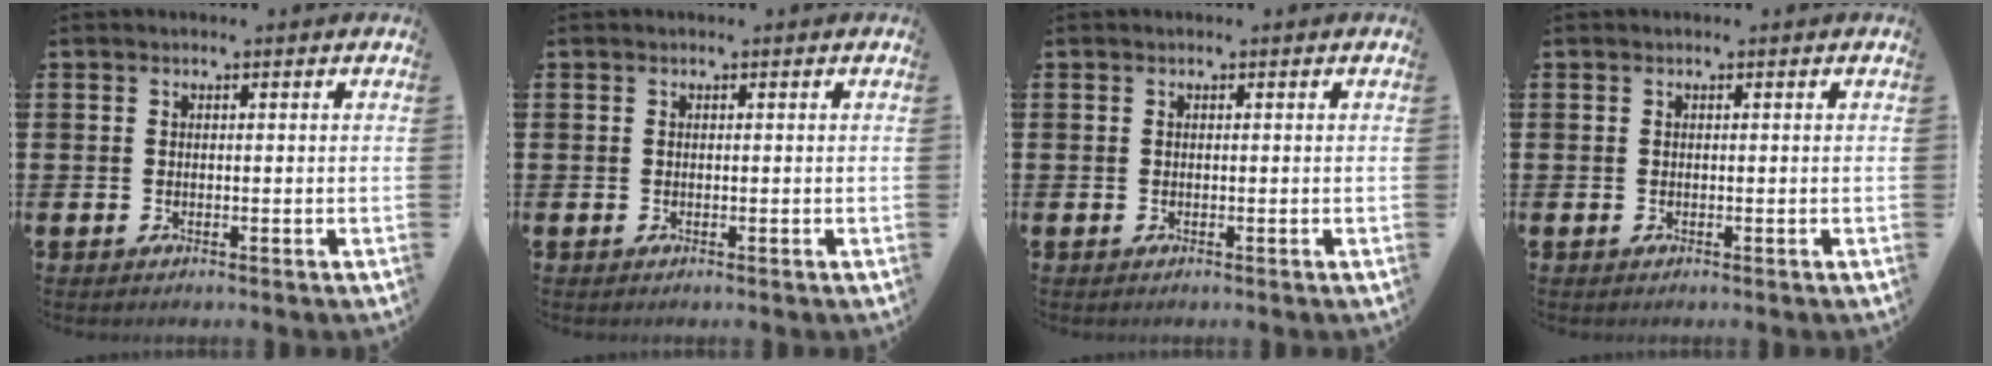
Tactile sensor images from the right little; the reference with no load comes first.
{"total": 0.0}
{"total": 0.0}
{"total": 0.0}